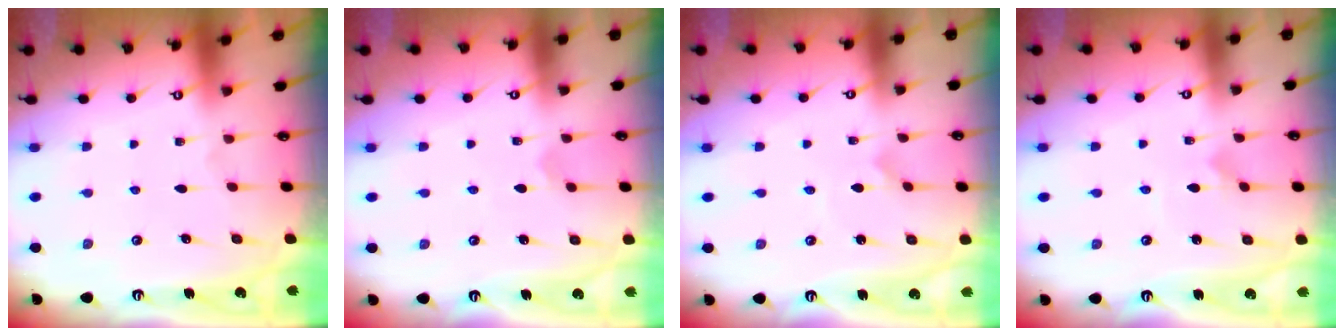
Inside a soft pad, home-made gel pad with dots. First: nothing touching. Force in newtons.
{"total": 2.5, "press": 2.4, "slide": 0.6}
{"total": 1.3, "press": 1.3, "slide": 0.2}
{"total": 4.2, "press": 4.2, "slide": 0.3}